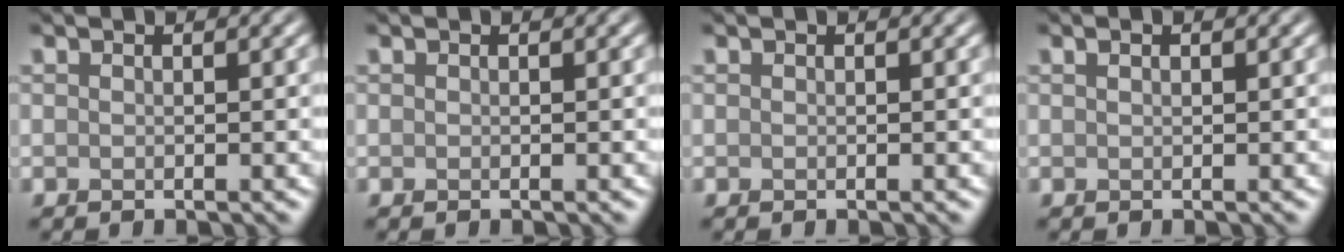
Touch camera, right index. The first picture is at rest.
{"total": 0.0}
{"total": 0.0}
{"total": 0.6, "force": [0.2, 0.2, 0.5], "torque": [-0.014, 0.003, 0.005]}